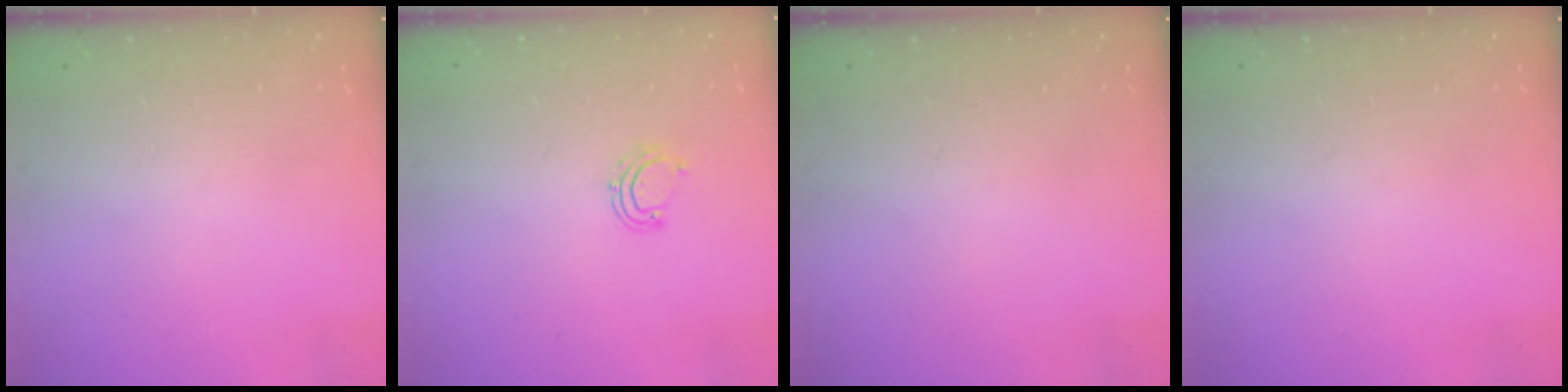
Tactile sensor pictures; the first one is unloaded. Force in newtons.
{"total": 5.6, "press": 5.4, "slide": 1.5}
{"total": 0.0}
{"total": 0.0}